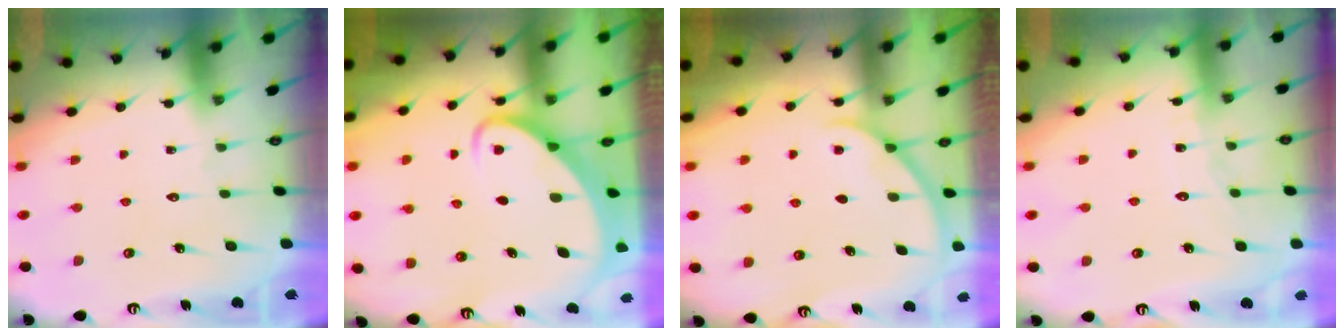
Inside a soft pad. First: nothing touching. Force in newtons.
{"total": 2.9, "press": 2.9, "slide": 0.2}
{"total": 0.8, "press": 0.8, "slide": 0.2}
{"total": 5.1, "press": 5.0, "slide": 0.7}